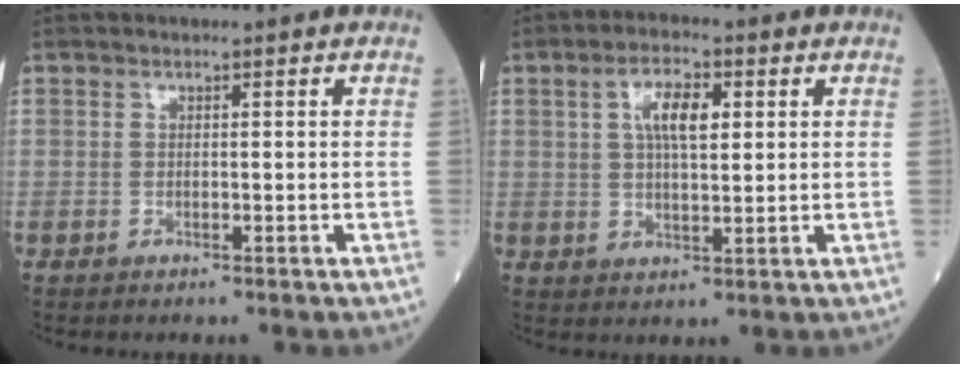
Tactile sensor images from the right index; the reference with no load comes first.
{"total": 5.9, "force": [1.8, 1.9, 5.3], "torque": [-0.104, 0.009, 0.033]}